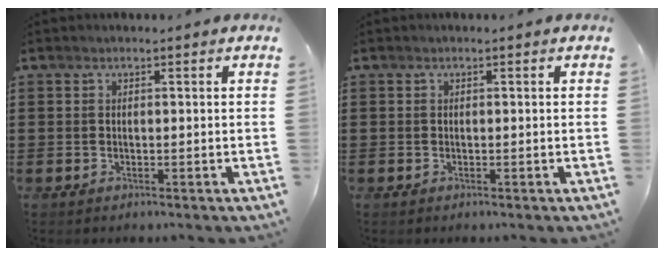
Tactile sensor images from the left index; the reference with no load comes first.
{"total": 0.0}